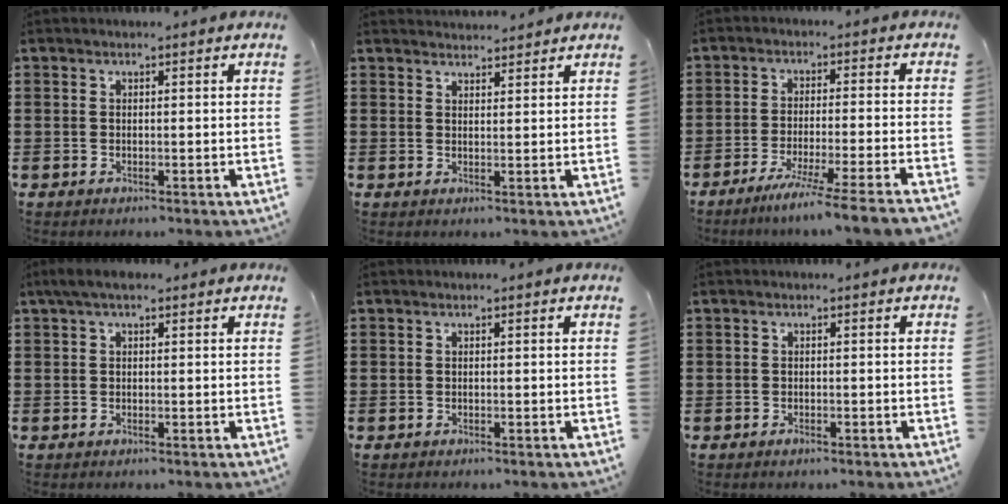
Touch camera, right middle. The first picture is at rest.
{"total": 2.2, "force": [2.2, 0.1, -0.1], "torque": [-0.004, 0.000, 0.043]}
{"total": 5.9, "force": [-4.9, -1.2, 3.0], "torque": [-0.049, -0.020, -0.095]}
{"total": 1.8, "force": [1.2, 0.4, 1.3], "torque": [-0.028, 0.005, 0.021]}
{"total": 0.0}
{"total": 0.6, "force": [-0.5, 0.2, 0.3], "torque": [-0.008, -0.004, -0.008]}